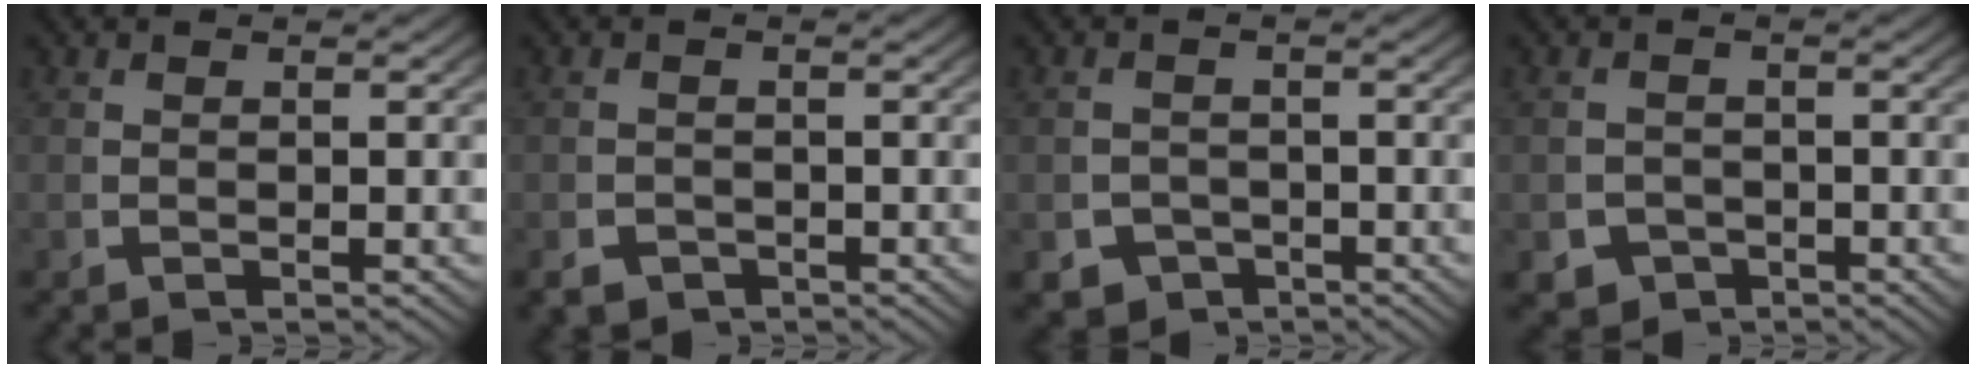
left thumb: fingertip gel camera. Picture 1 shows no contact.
{"total": 2.6, "force": [-2.1, 1.5, 0.5], "torque": [-0.007, -0.017, -0.030]}
{"total": 4.9, "force": [-3.4, 3.3, 1.2], "torque": [-0.015, -0.029, -0.049]}
{"total": 4.3, "force": [-2.8, 3.1, 1.0], "torque": [-0.015, -0.028, -0.039]}